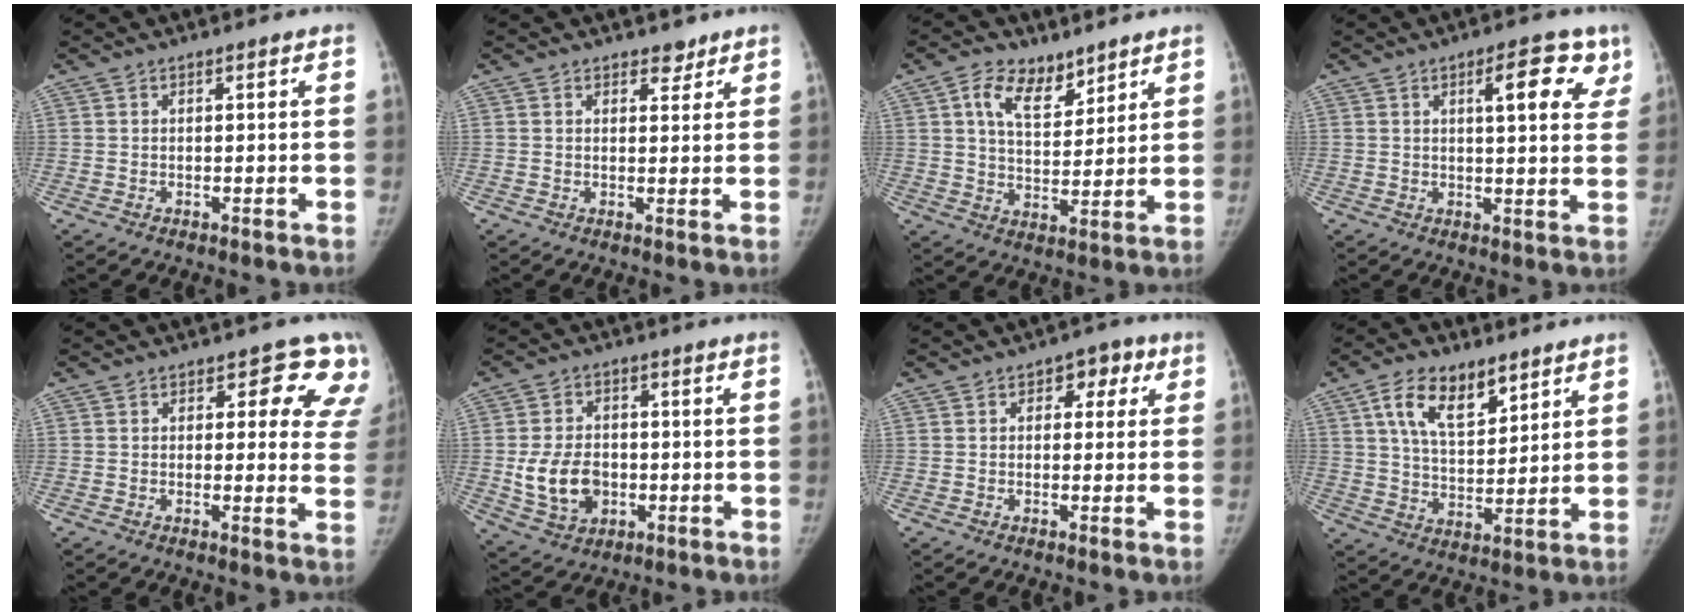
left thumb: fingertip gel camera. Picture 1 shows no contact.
{"total": 2.5, "force": [1.9, 1.5, 0.5], "torque": [0.013, -0.011, 0.023]}
{"total": 9.2, "force": [5.5, 5.2, 5.2], "torque": [-0.065, -0.034, 0.099]}
{"total": 10.0, "force": [4.7, 3.8, 8.0], "torque": [-0.068, -0.015, 0.055]}
{"total": 9.8, "force": [5.9, 5.7, 5.4], "torque": [-0.002, -0.023, 0.041]}
{"total": 10.2, "force": [-1.5, 7.7, 6.5], "torque": [-0.097, 0.004, -0.015]}
{"total": 4.9, "force": [1.7, 3.4, 3.1], "torque": [-0.001, 0.003, 0.012]}
{"total": 11.6, "force": [6.3, 6.0, 7.8], "torque": [-0.113, -0.029, 0.119]}